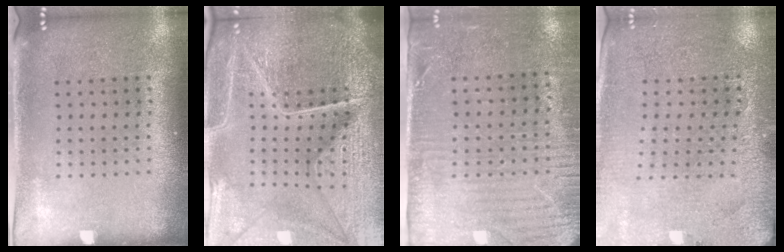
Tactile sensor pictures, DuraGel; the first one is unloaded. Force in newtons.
{"total": 6.3, "press": 5.6, "slide": 2.9}
{"total": 3.2, "press": 2.8, "slide": 1.6}
{"total": 2.9, "press": 2.8, "slide": 0.4}